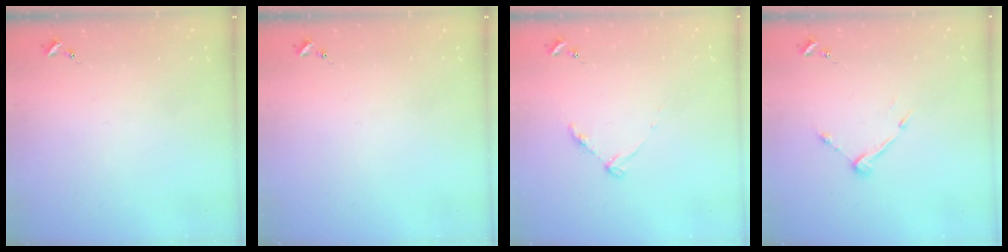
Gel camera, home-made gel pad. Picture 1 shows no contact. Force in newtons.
{"total": 0.0}
{"total": 5.6, "press": 5.5, "slide": 0.7}
{"total": 6.9, "press": 6.9, "slide": 0.3}